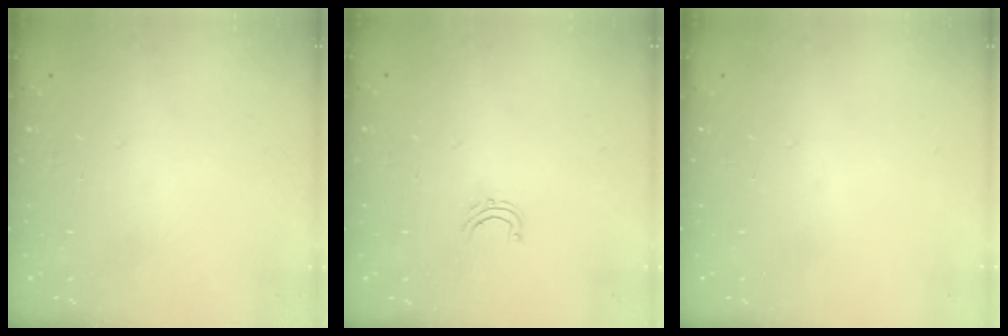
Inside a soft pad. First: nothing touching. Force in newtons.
{"total": 3.9, "press": 3.9, "slide": 0.3}
{"total": 0.0}